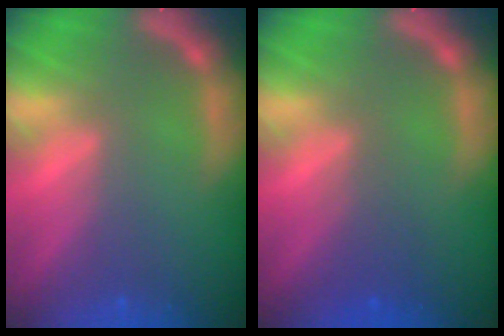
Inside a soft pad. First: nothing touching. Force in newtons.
{"total": 2.0}